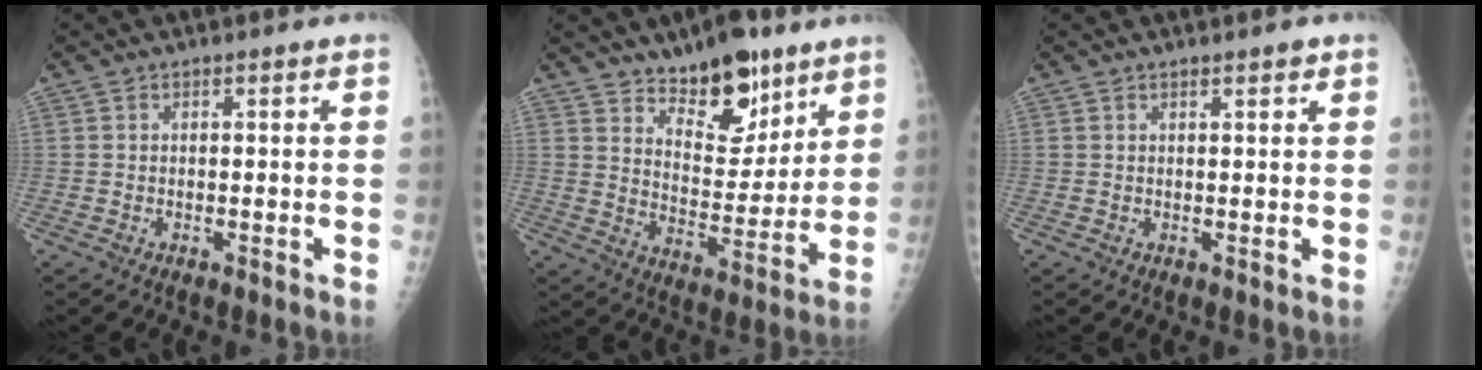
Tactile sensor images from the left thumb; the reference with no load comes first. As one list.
[{"total": 13.6, "force": [9.7, 6.2, 7.2], "torque": [-0.068, -0.075, 0.163]}, {"total": 1.2, "force": [0.9, 0.3, 0.8], "torque": [-0.010, -0.004, 0.012]}]